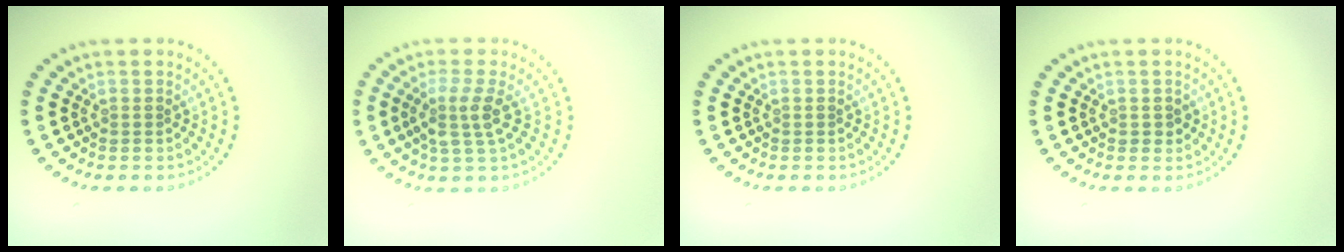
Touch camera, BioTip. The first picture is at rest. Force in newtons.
{"total": 2.7, "press": 2.2, "slide": 1.6}
{"total": 0.0}
{"total": 0.7, "press": 0.7, "slide": 0.0}